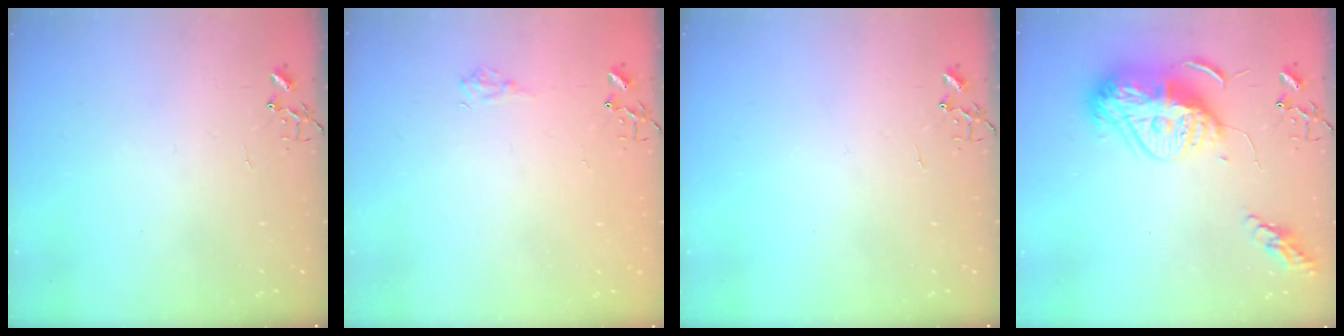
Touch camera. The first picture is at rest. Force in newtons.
{"total": 5.9, "press": 5.9, "slide": 0.6}
{"total": 0.0}
{"total": 16.9, "press": 16.8, "slide": 1.4}